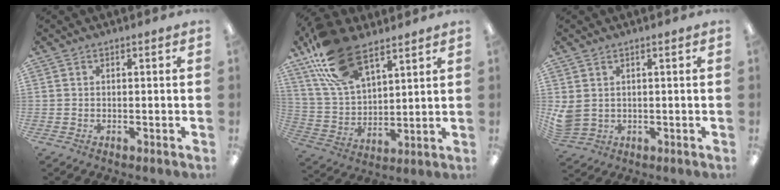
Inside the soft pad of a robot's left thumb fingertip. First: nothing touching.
{"total": 18.7, "force": [12.0, 9.3, 10.9], "torque": [-0.243, -0.037, 0.221]}
{"total": 4.0, "force": [1.4, 3.2, 1.9], "torque": [-0.039, -0.003, 0.029]}